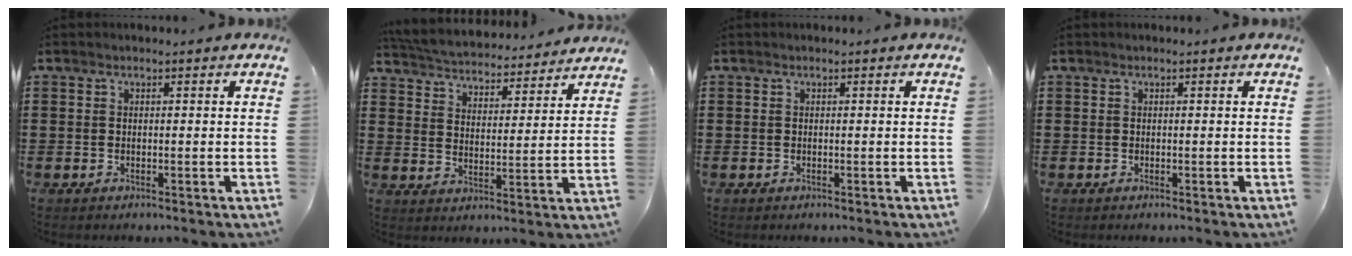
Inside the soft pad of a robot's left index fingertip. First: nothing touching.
{"total": 4.3, "force": [4.3, 0.0, 0.1], "torque": [-0.028, -0.037, 0.069]}
{"total": 0.0}
{"total": 0.0}